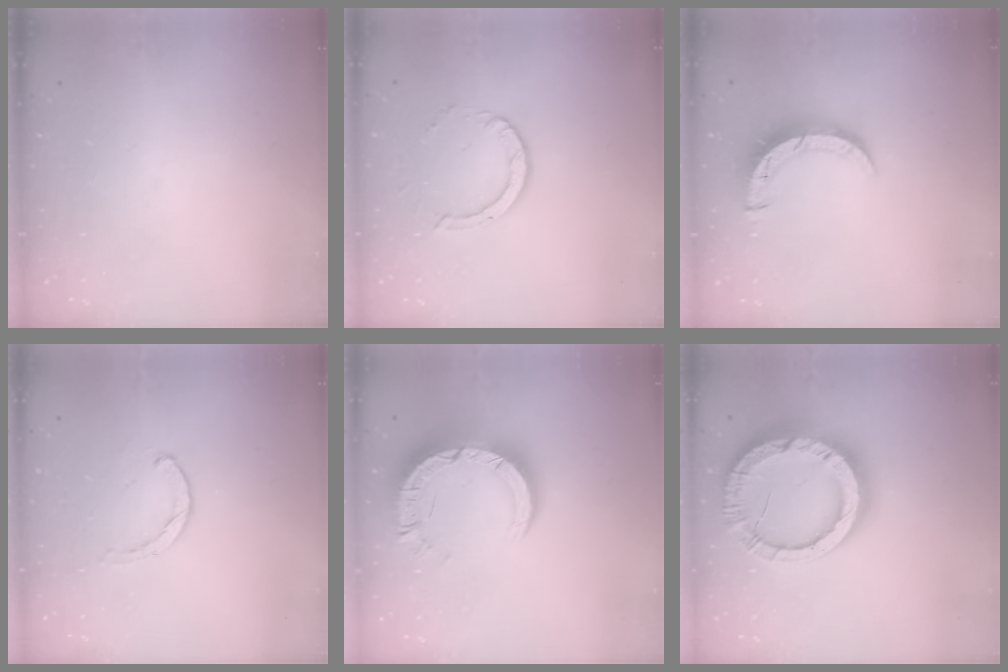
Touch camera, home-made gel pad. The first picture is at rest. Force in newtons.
{"total": 4.7, "press": 4.7, "slide": 0.4}
{"total": 8.2, "press": 8.2, "slide": 0.6}
{"total": 0.6, "press": 0.6, "slide": 0.2}
{"total": 14.5, "press": 14.4, "slide": 1.4}
{"total": 21.5, "press": 21.5, "slide": 1.8}